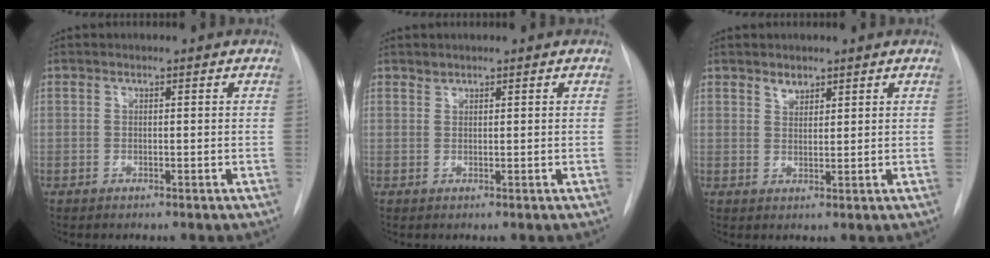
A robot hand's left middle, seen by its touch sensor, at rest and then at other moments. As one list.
[{"total": 0.7, "force": [0.6, 0.2, -0.1], "torque": [0.002, -0.003, 0.010]}, {"total": 1.8, "force": [1.5, 0.9, 0.5], "torque": [-0.006, -0.002, 0.026]}]